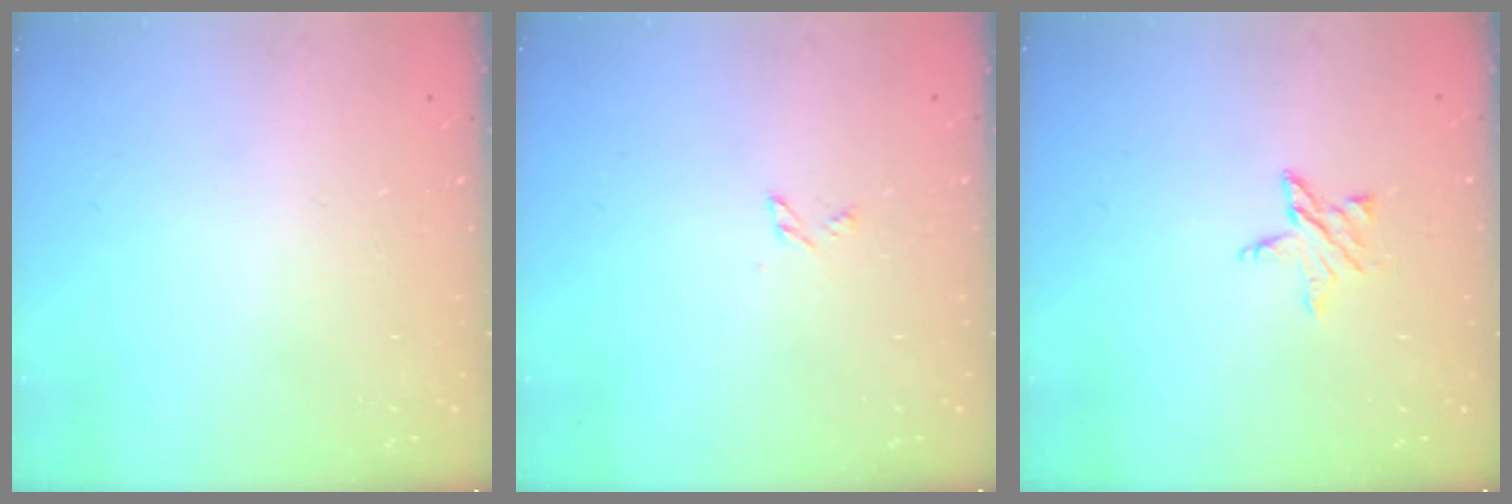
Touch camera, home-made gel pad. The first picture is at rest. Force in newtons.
{"total": 2.4, "press": 2.4, "slide": 0.2}
{"total": 5.6, "press": 5.6, "slide": 0.5}